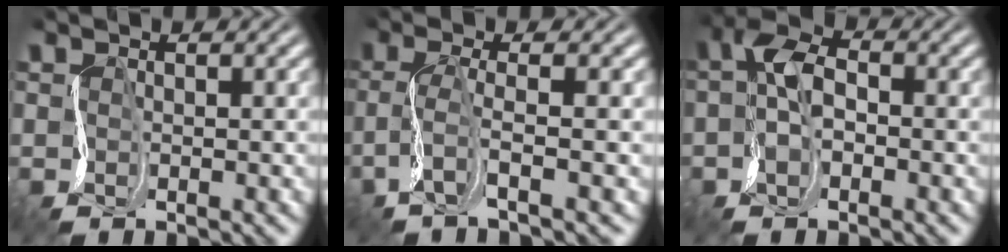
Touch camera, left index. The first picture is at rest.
{"total": 3.3, "force": [-1.1, 0.2, 3.0], "torque": [-0.072, 0.003, -0.033]}
{"total": 4.4, "force": [-0.5, 2.7, 3.4], "torque": [-0.068, 0.012, -0.019]}